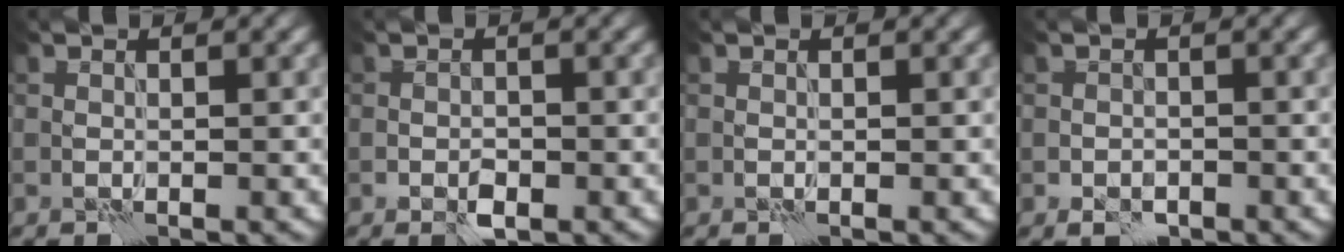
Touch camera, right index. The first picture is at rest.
{"total": 1.8, "force": [-0.8, 1.0, 1.2], "torque": [-0.021, 0.000, -0.016]}
{"total": 0.0}
{"total": 1.7, "force": [-0.9, 1.2, 0.7], "torque": [-0.012, -0.004, -0.018]}